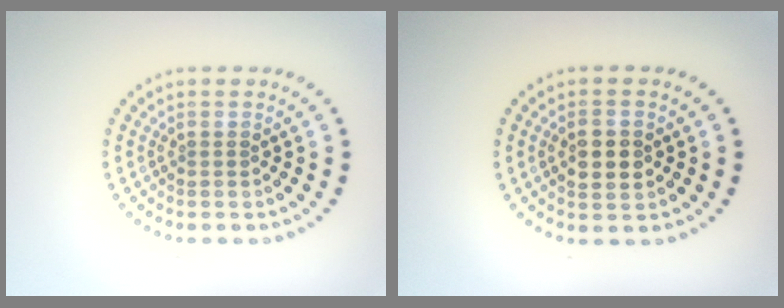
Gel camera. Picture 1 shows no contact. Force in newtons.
{"total": 2.6, "press": 2.6, "slide": 0.2}